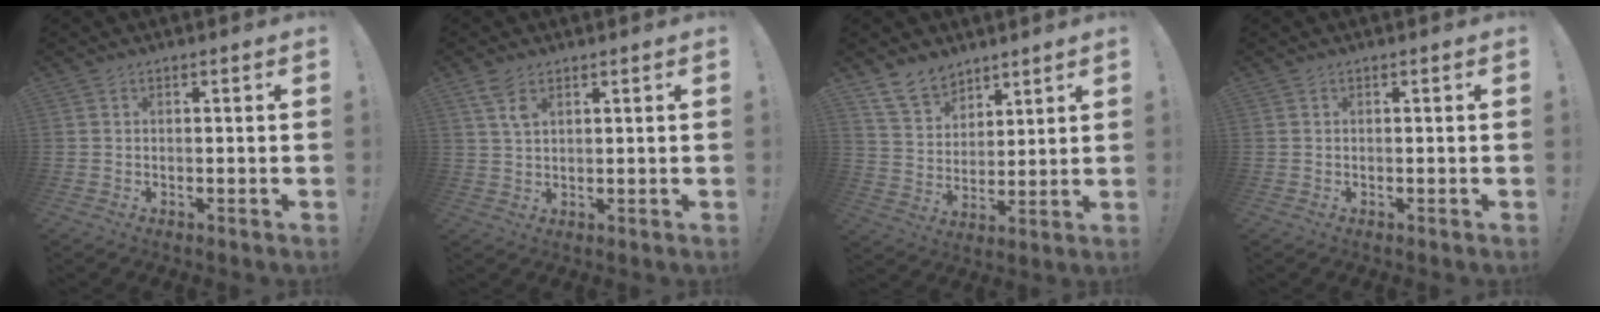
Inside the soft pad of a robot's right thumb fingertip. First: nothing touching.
{"total": 4.8, "force": [2.8, 2.0, 3.3], "torque": [-0.065, -0.007, 0.053]}
{"total": 10.9, "force": [8.6, 6.3, 2.2], "torque": [-0.039, -0.062, 0.169]}
{"total": 0.0}